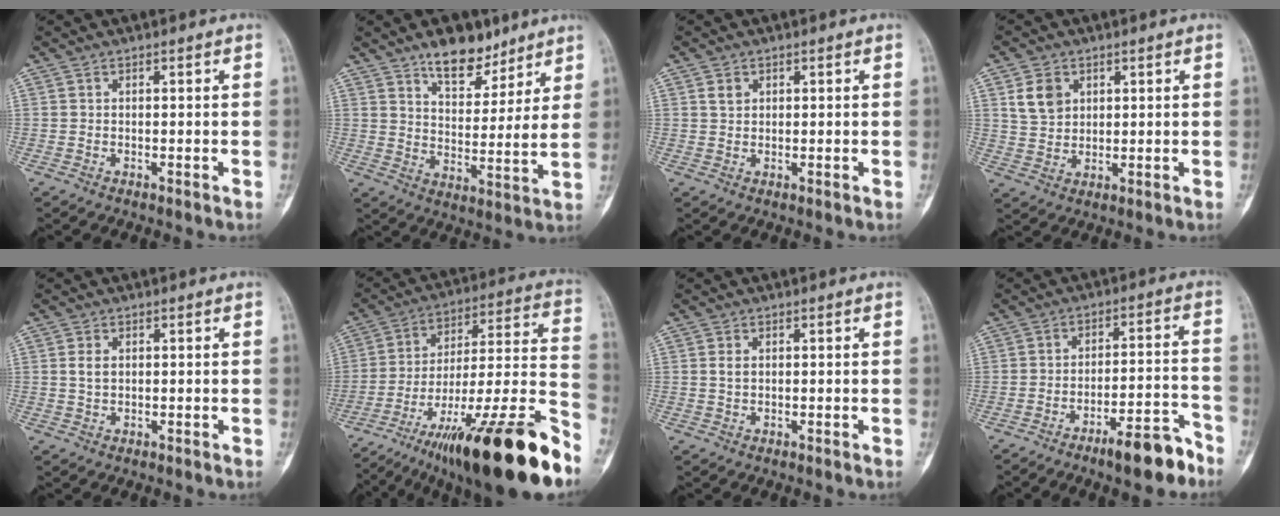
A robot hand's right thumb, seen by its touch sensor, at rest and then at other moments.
{"total": 11.4, "force": [8.3, 5.0, 6.1], "torque": [-0.065, -0.059, 0.136]}
{"total": 1.9, "force": [1.0, 1.4, 0.9], "torque": [-0.009, -0.002, 0.019]}
{"total": 5.8, "force": [2.4, 4.5, 2.9], "torque": [-0.037, -0.009, 0.050]}
{"total": 2.3, "force": [0.5, 1.5, 1.6], "torque": [-0.028, 0.000, 0.013]}
{"total": 31.6, "force": [-19.9, 5.3, 23.9], "torque": [-0.307, 0.059, -0.320]}
{"total": 1.5, "force": [0.4, 1.0, 1.1], "torque": [-0.019, 0.000, 0.010]}
{"total": 10.2, "force": [-7.2, 2.6, 6.7], "torque": [-0.089, 0.063, -0.114]}